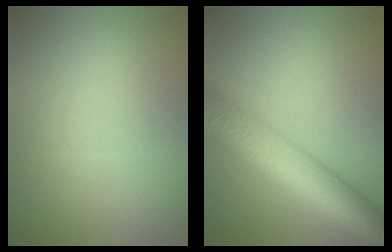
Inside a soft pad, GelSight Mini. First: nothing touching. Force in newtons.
{"total": 8.6, "press": 8.6, "slide": 0.3}